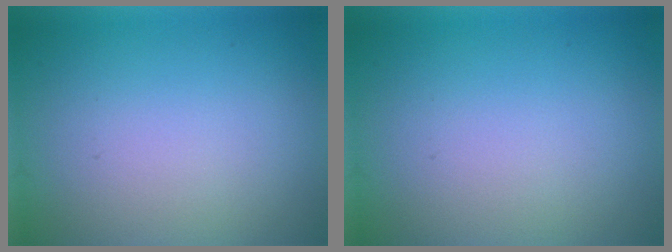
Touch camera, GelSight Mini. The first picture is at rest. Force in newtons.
{"total": 0.0}